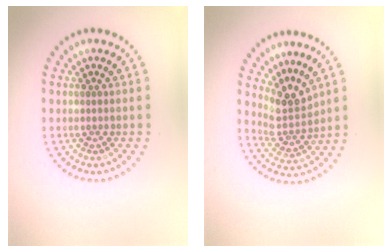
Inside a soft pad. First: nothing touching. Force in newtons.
{"total": 3.3, "press": 2.3, "slide": 2.3}